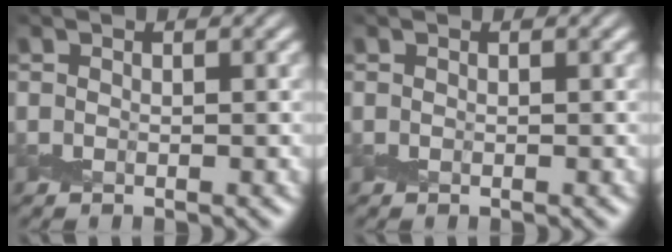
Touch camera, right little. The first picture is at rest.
{"total": 0.0}